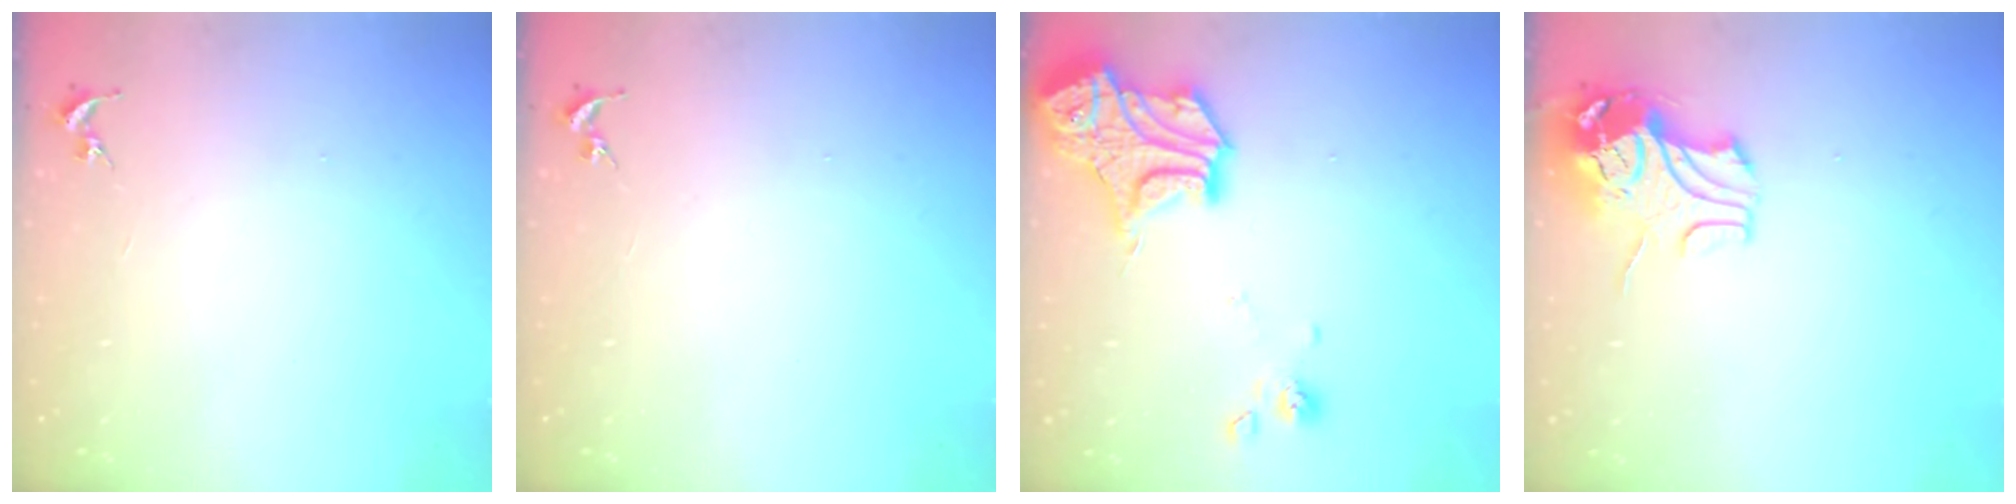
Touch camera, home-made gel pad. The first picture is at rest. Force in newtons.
{"total": 0.0}
{"total": 19.9, "press": 19.8, "slide": 1.8}
{"total": 9.6, "press": 9.5, "slide": 1.0}